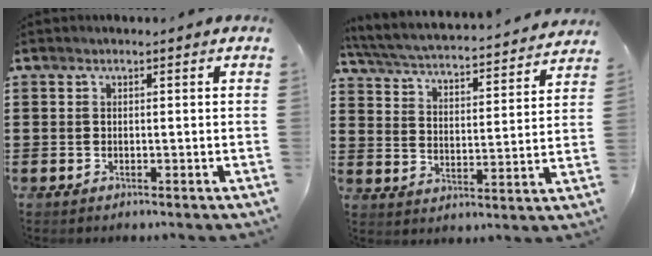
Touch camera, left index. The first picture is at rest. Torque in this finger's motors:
{"motor_torque": [1.78, -0.35, 0.41, 0.21]}